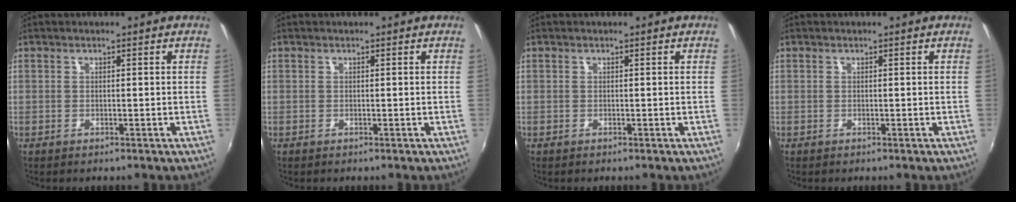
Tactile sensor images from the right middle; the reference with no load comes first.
{"total": 0.0}
{"total": 0.0}
{"total": 0.0}